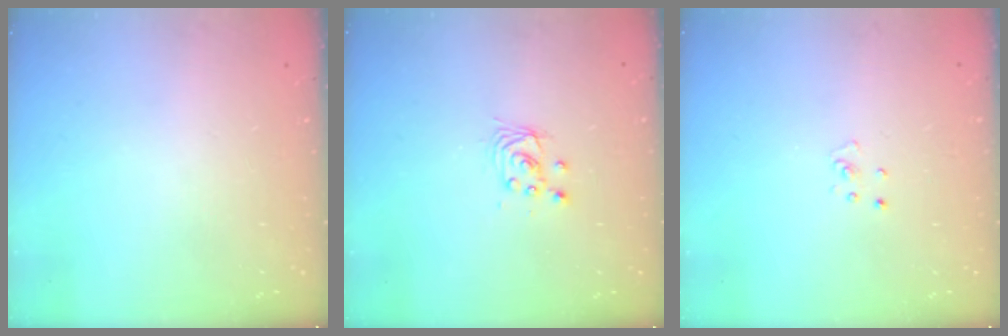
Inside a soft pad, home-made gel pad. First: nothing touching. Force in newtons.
{"total": 2.9, "press": 2.9, "slide": 0.2}
{"total": 2.3, "press": 2.3, "slide": 0.2}